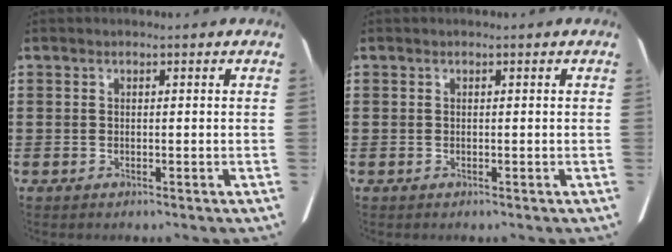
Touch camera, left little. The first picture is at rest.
{"total": 0.0}